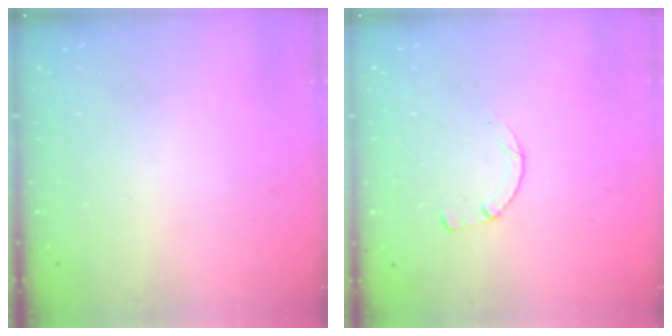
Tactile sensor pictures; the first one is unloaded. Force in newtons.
{"total": 2.6, "press": 2.5, "slide": 0.3}